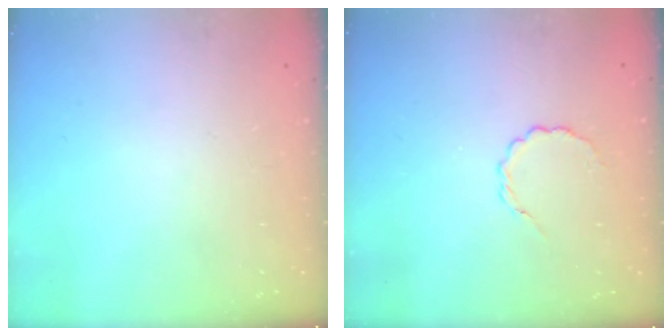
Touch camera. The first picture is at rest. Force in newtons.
{"total": 2.4, "press": 2.2, "slide": 0.9}